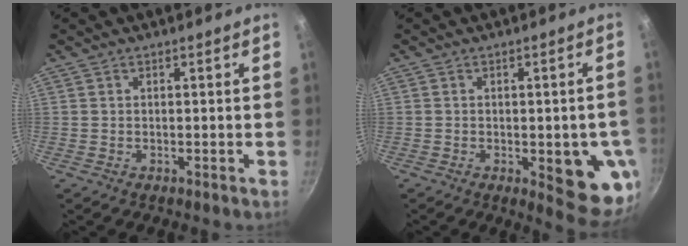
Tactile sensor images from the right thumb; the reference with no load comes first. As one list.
[{"total": 11.5, "force": [-2.5, 4.2, 10.4], "torque": [-0.090, -0.004, -0.028]}]